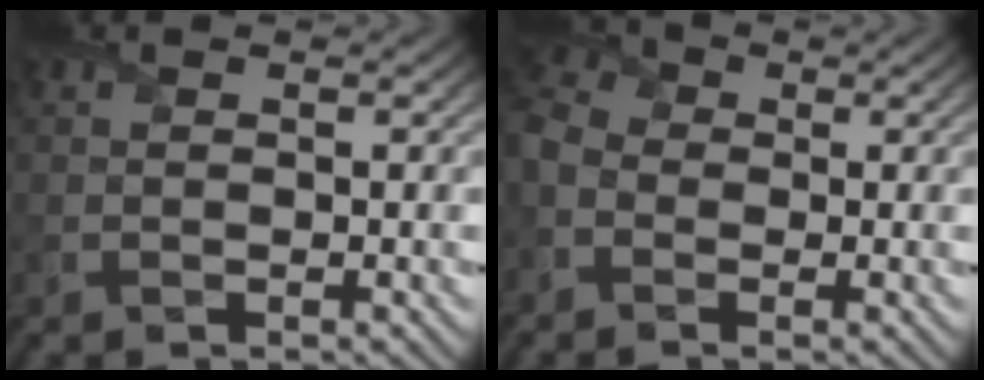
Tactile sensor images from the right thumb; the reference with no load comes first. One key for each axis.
{"total": 5.8, "fx": -2.1, "fy": 4.3, "fz": 3.2, "tx": -0.099, "ty": -0.004, "tz": -0.050}